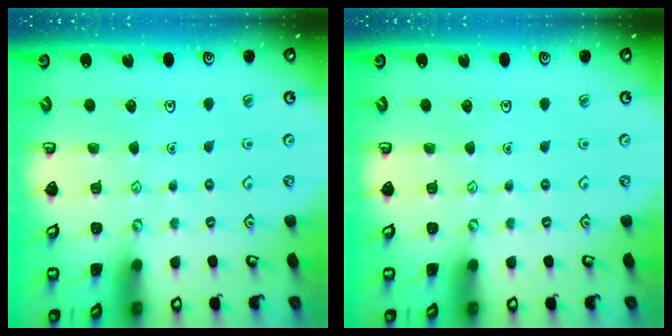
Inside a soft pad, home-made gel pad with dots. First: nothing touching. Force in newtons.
{"total": 0.0}